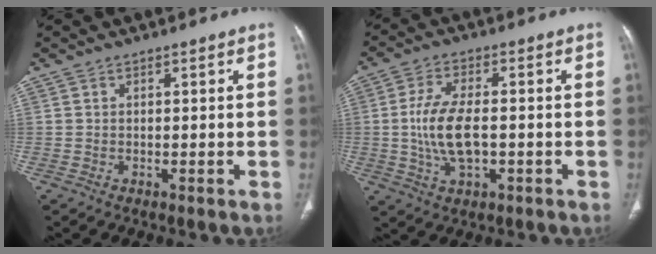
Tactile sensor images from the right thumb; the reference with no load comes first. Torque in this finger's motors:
{"motor_torque": [2.97, 2.03, 1.35, -1.02, 0.50]}